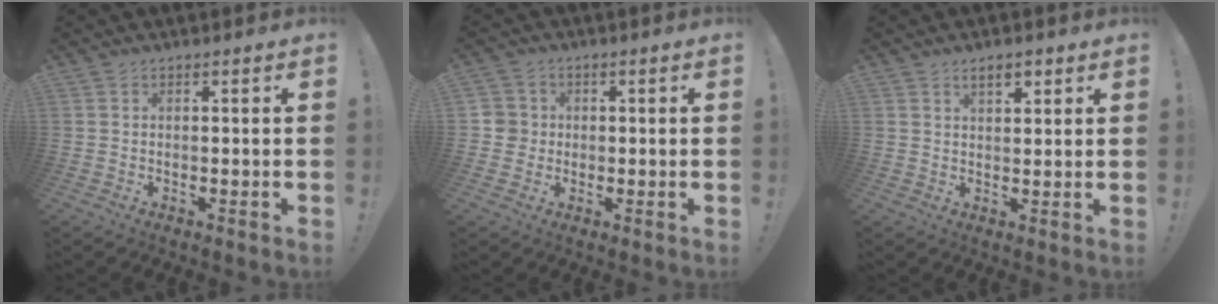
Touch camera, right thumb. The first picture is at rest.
{"total": 4.5, "force": [-0.1, 4.4, 0.8], "torque": [-0.022, 0.009, -0.001]}
{"total": 4.2, "force": [2.6, 1.9, 2.7], "torque": [-0.037, -0.009, 0.043]}